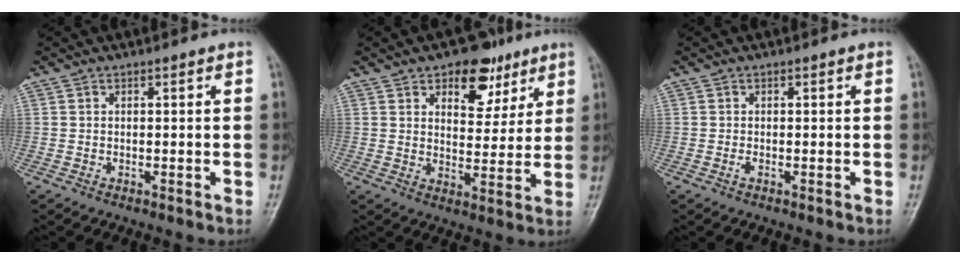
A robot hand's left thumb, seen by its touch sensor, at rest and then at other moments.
{"total": 10.1, "force": [5.8, 6.1, 5.6], "torque": [-0.038, -0.025, 0.083]}
{"total": 0.6, "force": [-0.2, 0.2, 0.5], "torque": [-0.010, -0.002, -0.004]}